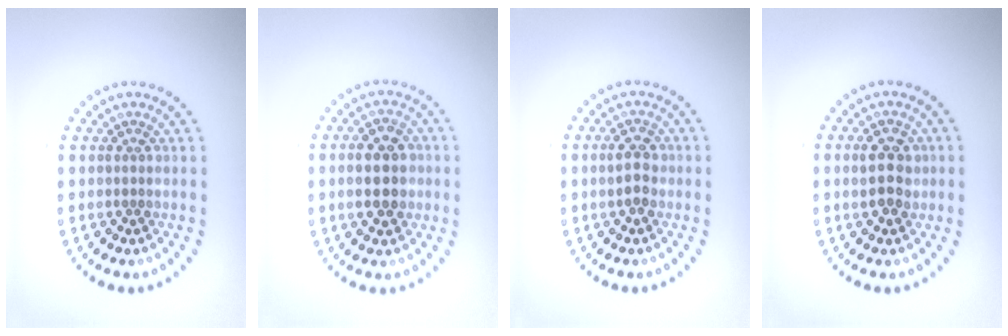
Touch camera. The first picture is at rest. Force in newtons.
{"total": 3.9, "press": 3.9, "slide": 0.2}
{"total": 2.4, "press": 2.4, "slide": 0.0}
{"total": 2.9, "press": 2.8, "slide": 0.2}